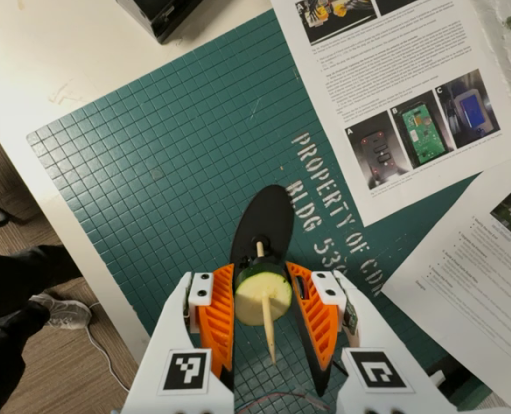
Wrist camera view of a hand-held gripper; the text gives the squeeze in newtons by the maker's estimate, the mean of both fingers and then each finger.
{"total": 12.7, "left": 13.1, "right": 12.3}